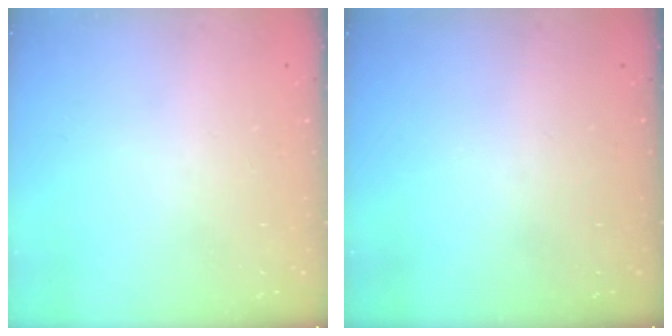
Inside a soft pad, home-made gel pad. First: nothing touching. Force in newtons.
{"total": 0.0}